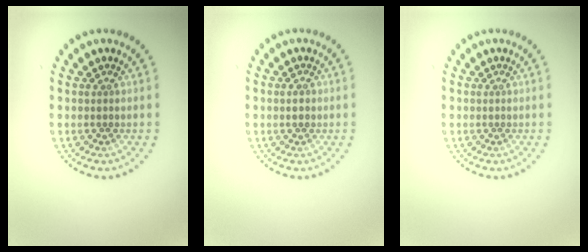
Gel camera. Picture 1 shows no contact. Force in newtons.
{"total": 1.1, "press": 1.1, "slide": 0.2}
{"total": 0.0}